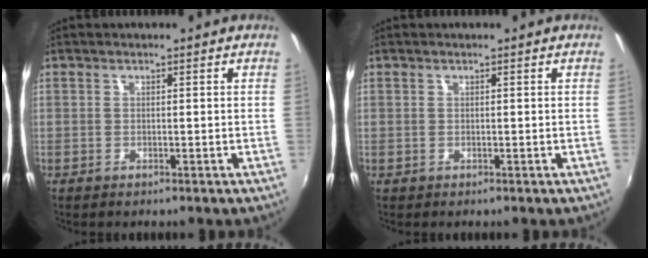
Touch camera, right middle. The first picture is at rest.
{"total": 0.0}